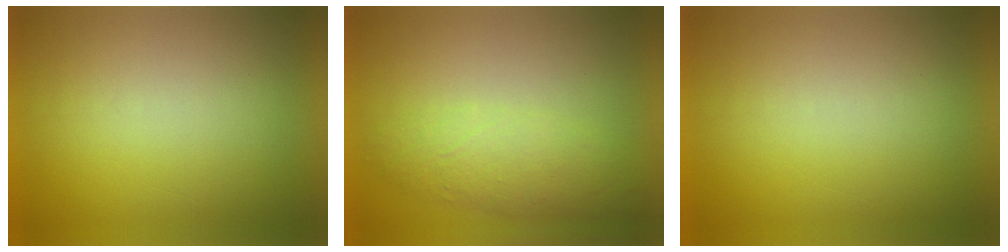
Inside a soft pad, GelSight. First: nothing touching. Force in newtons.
{"total": 4.2}
{"total": 0.0}